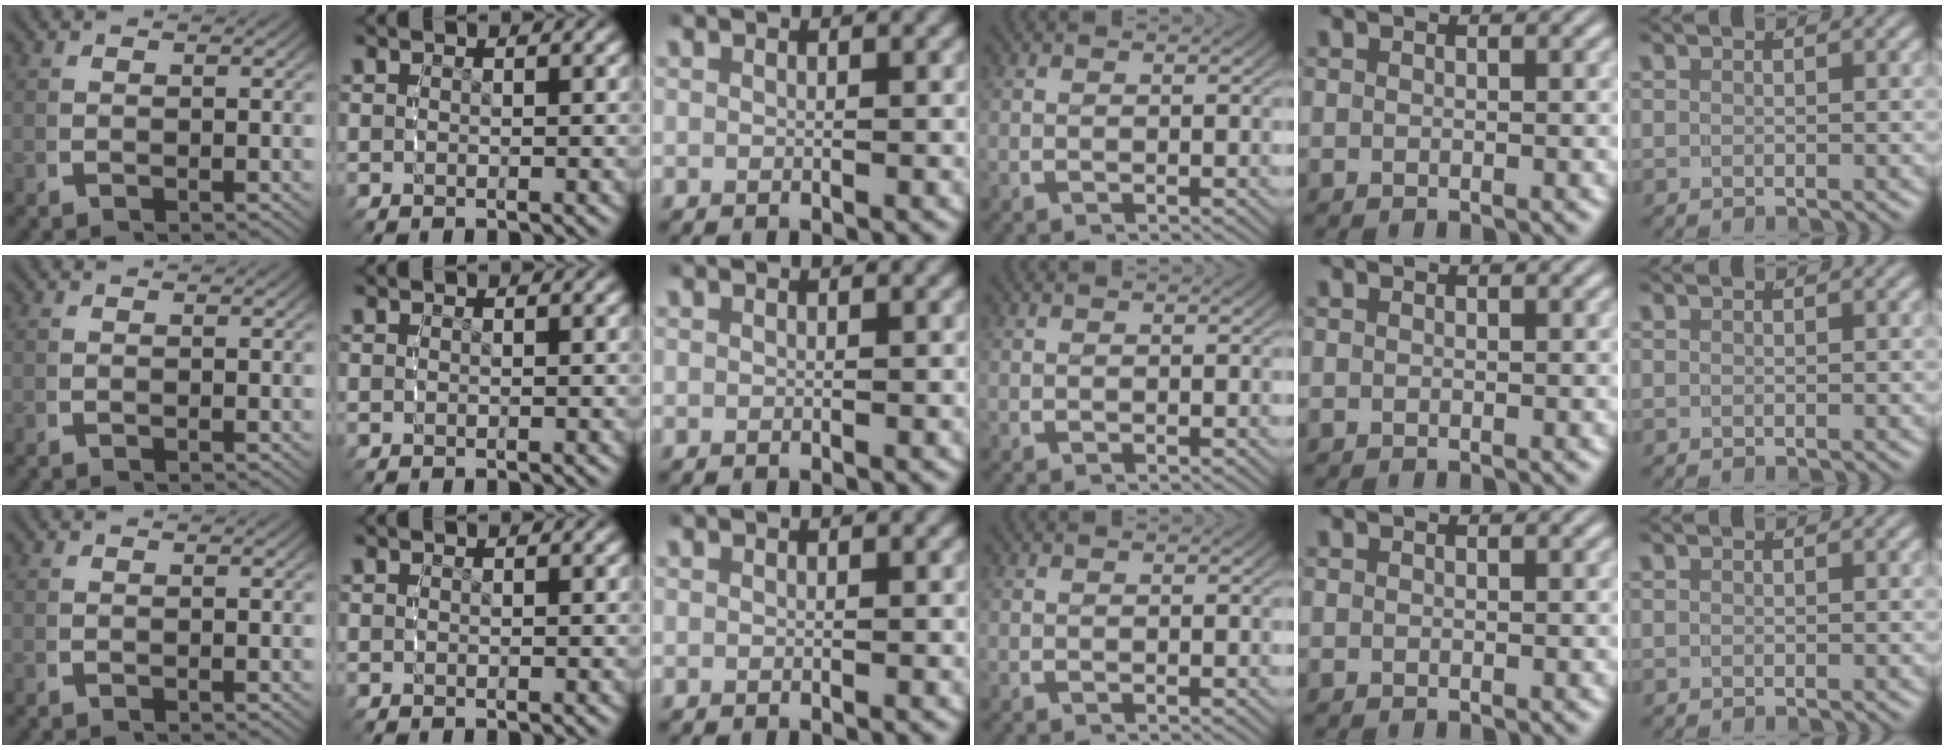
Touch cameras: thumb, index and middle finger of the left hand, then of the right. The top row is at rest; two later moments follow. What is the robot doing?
{"motion": "grasp_and_lifting", "object": "small bumper sticker"}